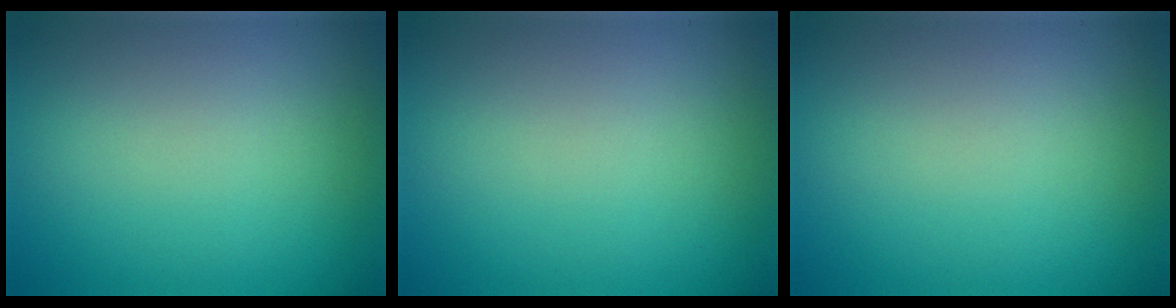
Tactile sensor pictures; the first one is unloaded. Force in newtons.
{"total": 0.0}
{"total": 0.0}